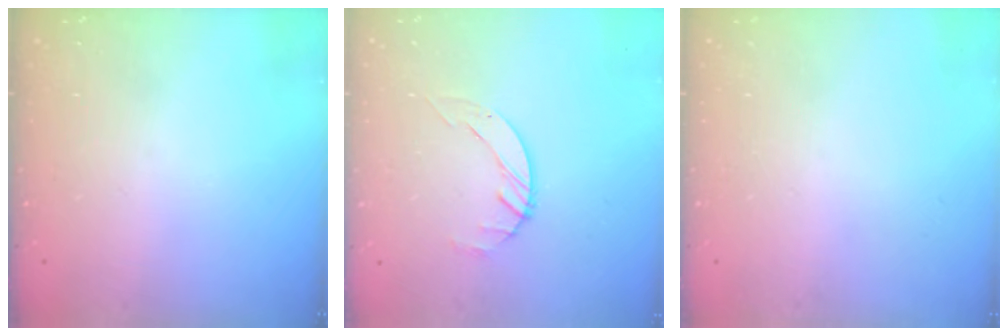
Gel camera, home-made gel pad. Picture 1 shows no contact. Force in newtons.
{"total": 1.4, "press": 1.4, "slide": 0.2}
{"total": 0.0}